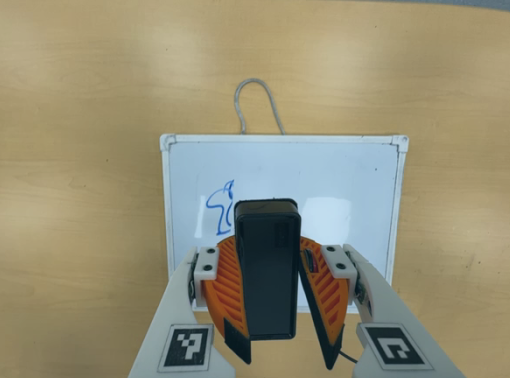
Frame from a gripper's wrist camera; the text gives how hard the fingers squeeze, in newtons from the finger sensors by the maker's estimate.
{"total": 10.2, "left": 10.2, "right": 10.1}